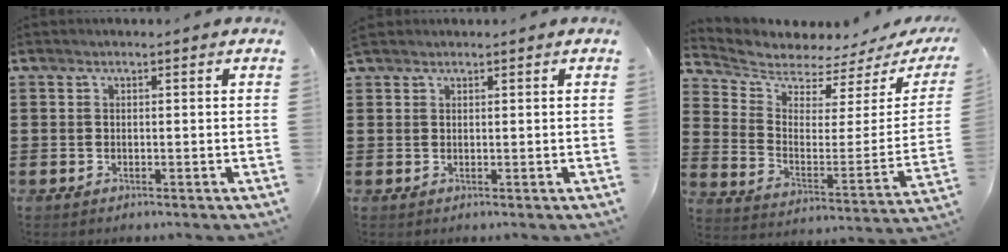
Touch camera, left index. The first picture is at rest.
{"total": 1.0, "force": [1.0, 0.3, 0.1], "torque": [-0.004, 0.002, 0.019]}
{"total": 4.2, "force": [4.0, 1.1, 0.3], "torque": [-0.041, -0.045, 0.065]}